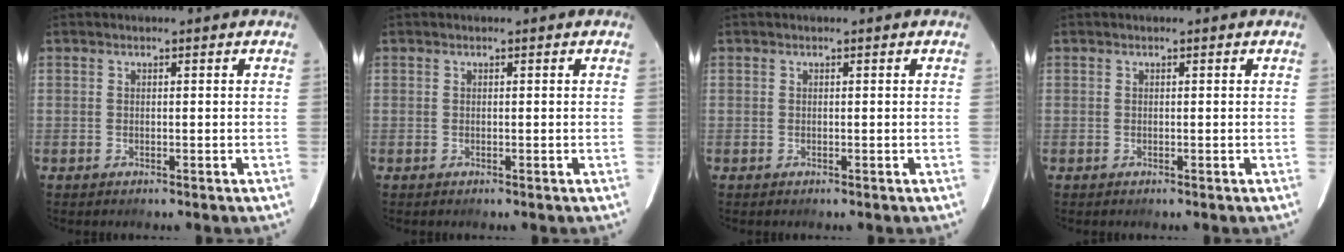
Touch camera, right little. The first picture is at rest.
{"total": 0.0}
{"total": 0.0}
{"total": 0.0}